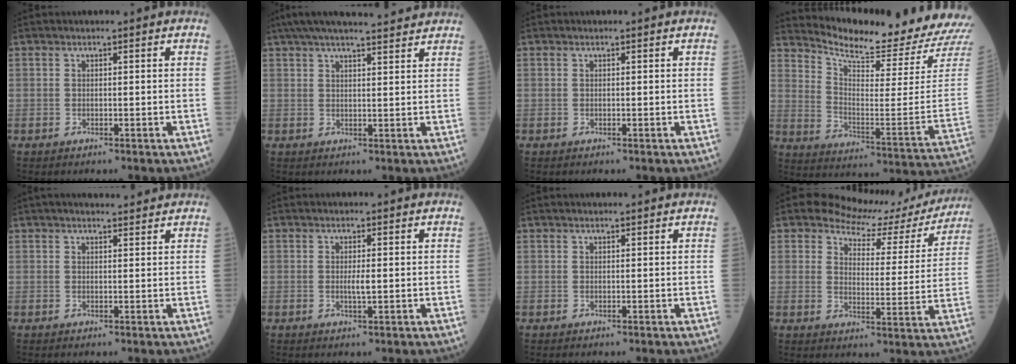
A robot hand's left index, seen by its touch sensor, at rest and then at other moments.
{"total": 14.5, "force": [12.8, 1.5, 6.7], "torque": [-0.113, 0.040, 0.182]}
{"total": 0.0}
{"total": 19.1, "force": [18.6, -1.5, 4.0], "torque": [-0.093, -0.127, 0.254]}
{"total": 5.8, "force": [5.2, 0.9, 2.3], "torque": [-0.032, 0.022, 0.067]}
{"total": 1.5, "force": [0.1, 0.1, 1.5], "torque": [-0.032, -0.002, 0.002]}
{"total": 2.2, "force": [2.1, 0.1, 0.8], "torque": [-0.009, 0.015, 0.026]}
{"total": 14.0, "force": [12.7, 5.1, 2.7], "torque": [-0.025, -0.017, 0.141]}